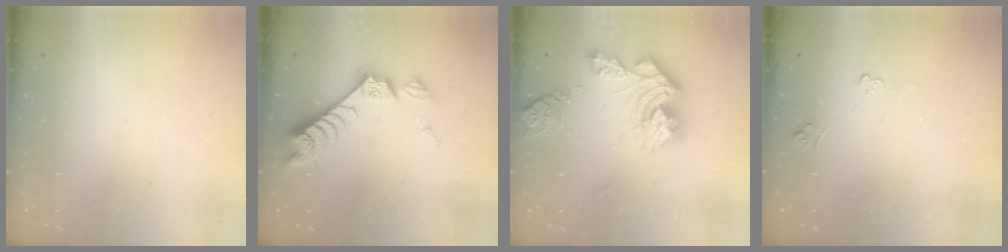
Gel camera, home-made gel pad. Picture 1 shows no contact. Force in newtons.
{"total": 8.3, "press": 8.2, "slide": 1.3}
{"total": 14.3, "press": 14.2, "slide": 1.5}
{"total": 3.6, "press": 3.6, "slide": 0.4}